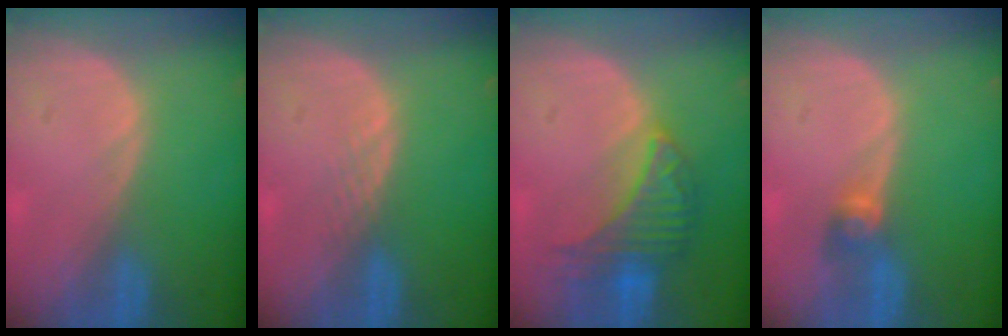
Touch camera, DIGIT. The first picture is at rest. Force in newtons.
{"total": 1.3, "press": 1.2, "slide": 0.1}
{"total": 6.8, "press": 6.8, "slide": 0.2}
{"total": 2.6, "press": 2.5, "slide": 0.6}